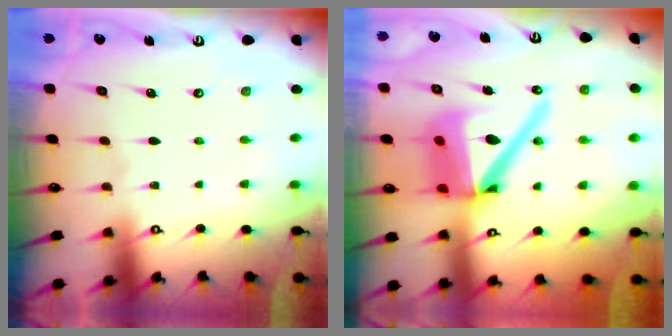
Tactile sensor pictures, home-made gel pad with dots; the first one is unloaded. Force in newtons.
{"total": 18.0, "press": 17.9, "slide": 2.3}